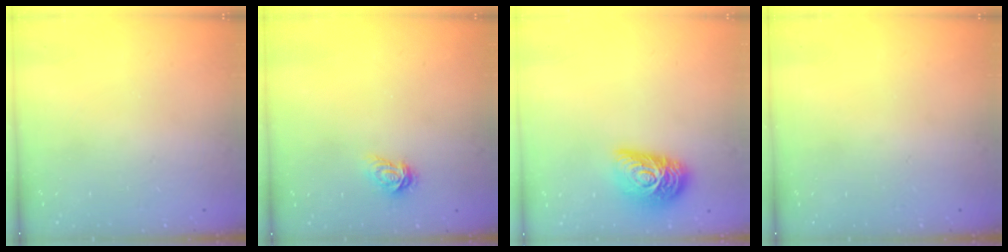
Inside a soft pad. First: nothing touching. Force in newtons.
{"total": 3.6, "press": 3.6, "slide": 0.1}
{"total": 13.5, "press": 13.5, "slide": 0.9}
{"total": 0.0}